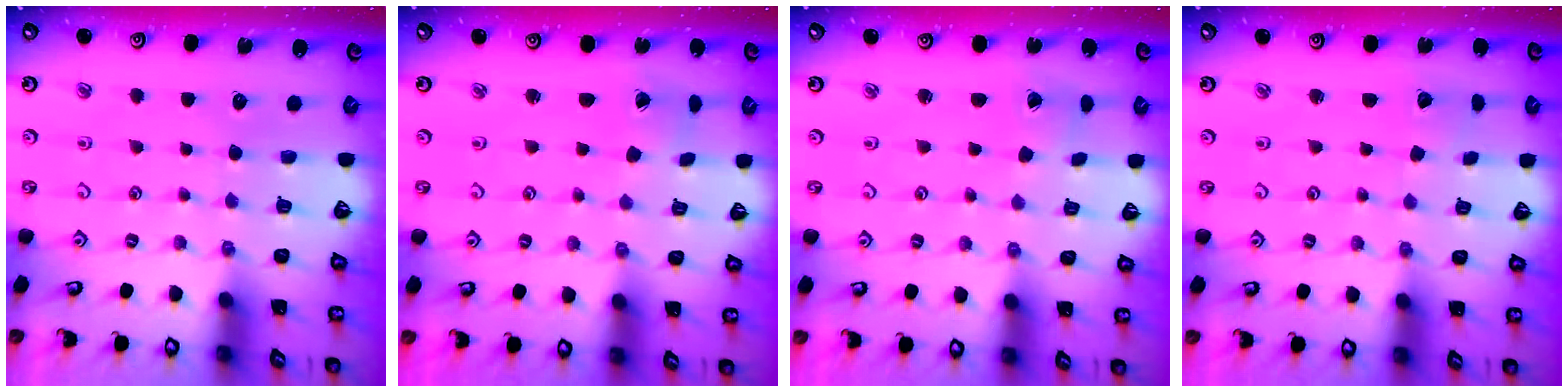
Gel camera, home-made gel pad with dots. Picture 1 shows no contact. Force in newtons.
{"total": 1.5, "press": 1.5, "slide": 0.1}
{"total": 2.5, "press": 2.5, "slide": 0.1}
{"total": 1.2, "press": 1.2, "slide": 0.0}